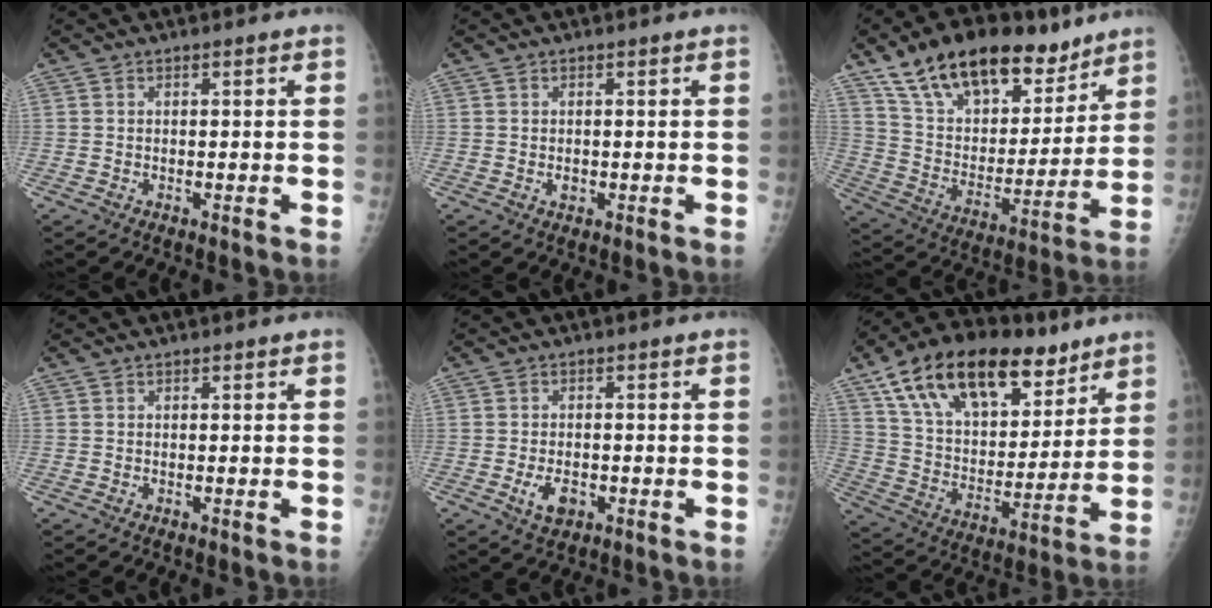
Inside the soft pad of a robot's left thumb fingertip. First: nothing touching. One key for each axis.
{"total": 1.7, "fx": -0.2, "fy": 1.4, "fz": 1.0, "tx": -0.009, "ty": 0.000, "tz": 0.002}
{"total": 24.7, "fx": 16.8, "fy": 12.1, "fz": 13.4, "tx": -0.188, "ty": -0.047, "tz": 0.287}
{"total": 0.0}
{"total": 4.1, "fx": -1.4, "fy": 2.6, "fz": 2.9, "tx": -0.045, "ty": 0.000, "tz": -0.019}
{"total": 25.5, "fx": 15.1, "fy": 13.4, "fz": 15.6, "tx": -0.234, "ty": -0.026, "tz": 0.260}